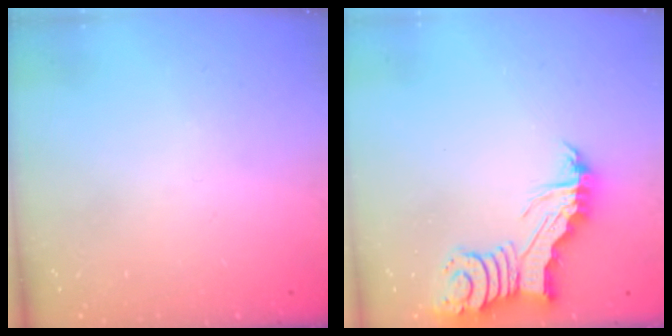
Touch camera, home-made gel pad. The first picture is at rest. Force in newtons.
{"total": 4.9, "press": 4.8, "slide": 0.3}